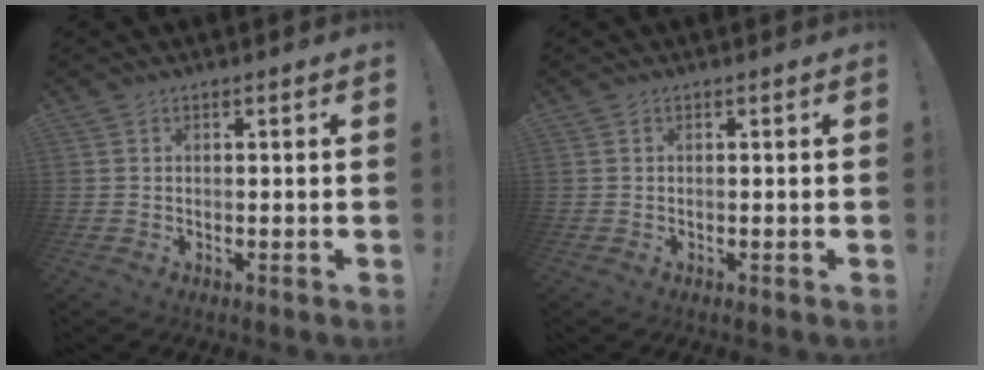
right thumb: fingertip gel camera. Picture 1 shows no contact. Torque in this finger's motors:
{"motor_torque": [-0.02, -0.10, -0.07, -0.15, 0.01]}